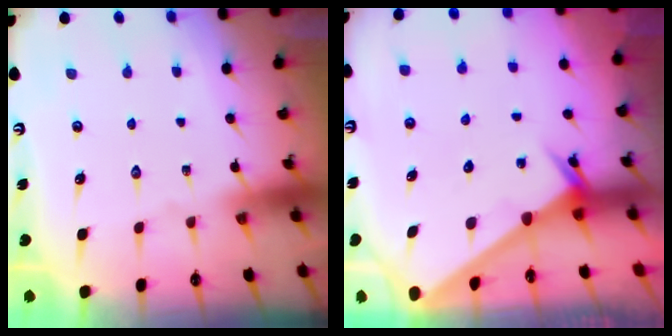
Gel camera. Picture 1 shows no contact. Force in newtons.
{"total": 2.6, "press": 2.6, "slide": 0.1}